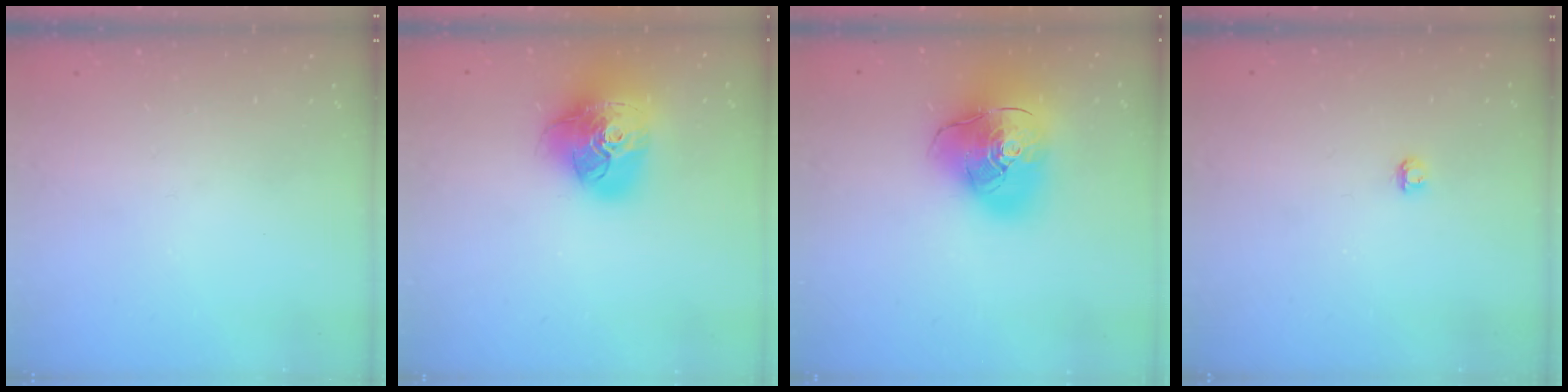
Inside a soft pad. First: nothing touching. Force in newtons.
{"total": 21.4, "press": 21.3, "slide": 2.3}
{"total": 22.5, "press": 22.3, "slide": 3.4}
{"total": 2.9, "press": 2.9, "slide": 0.3}